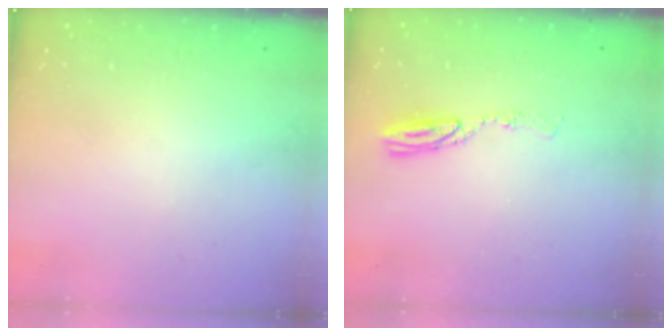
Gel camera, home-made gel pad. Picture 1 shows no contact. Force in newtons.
{"total": 4.9, "press": 4.9, "slide": 0.5}